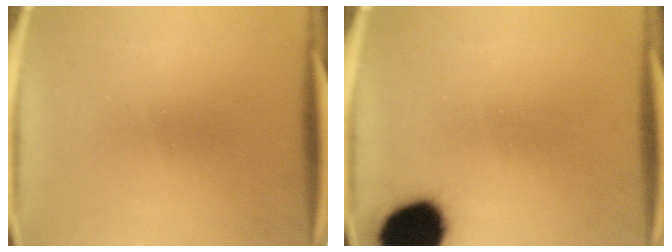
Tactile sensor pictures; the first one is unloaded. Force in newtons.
{"total": 17.2}